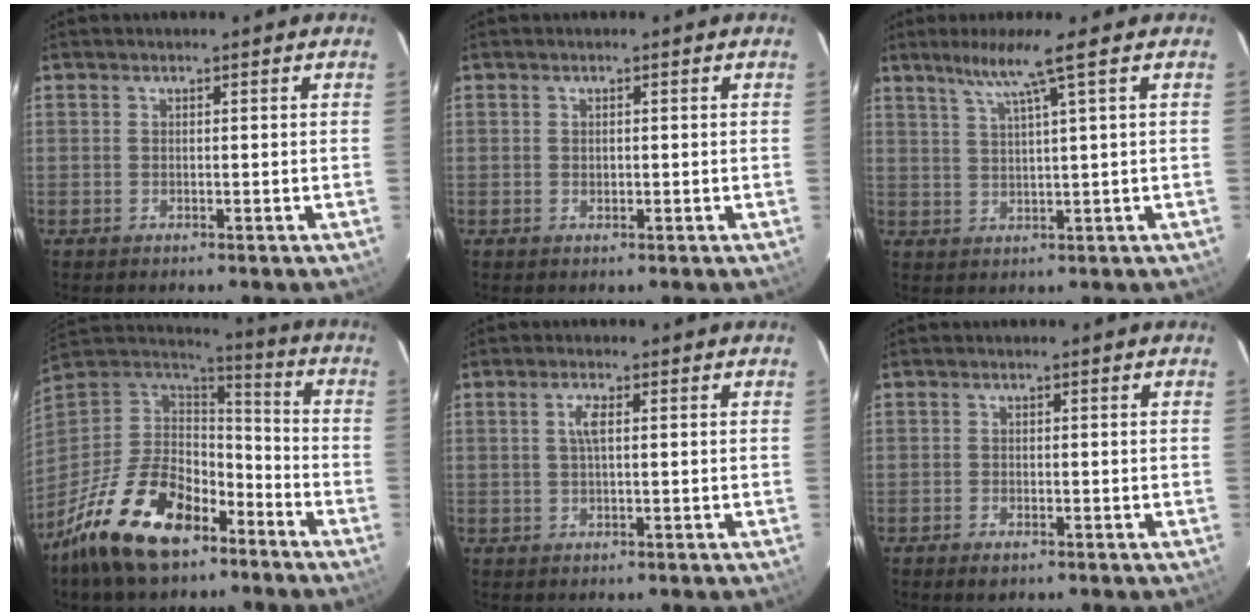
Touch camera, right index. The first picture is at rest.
{"total": 0.7, "force": [0.2, 0.5, 0.5], "torque": [-0.007, 0.002, 0.004]}
{"total": 5.6, "force": [3.6, -1.4, 4.1], "torque": [-0.074, -0.002, 0.069]}
{"total": 22.3, "force": [-13.6, 11.8, 13.2], "torque": [-0.277, -0.007, -0.228]}
{"total": 2.4, "force": [0.4, 0.4, 2.3], "torque": [-0.047, 0.003, 0.008]}
{"total": 1.7, "force": [-1.2, 0.8, 0.9], "torque": [-0.024, -0.004, -0.025]}